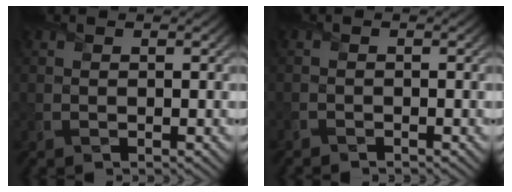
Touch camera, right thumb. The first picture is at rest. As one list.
[{"total": 1.1, "force": [-1.1, -0.1, -0.2], "torque": [0.004, -0.008, -0.025]}]